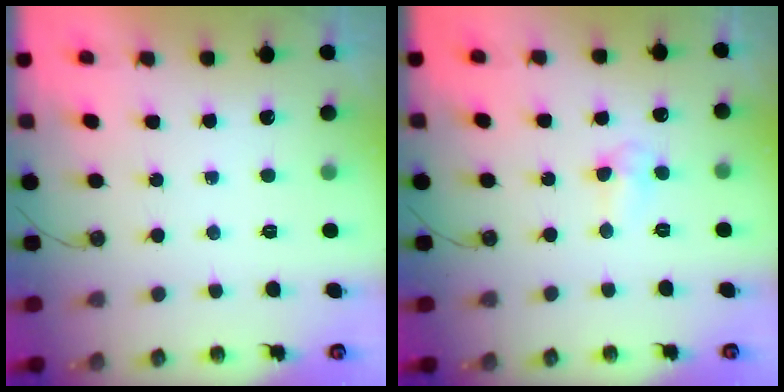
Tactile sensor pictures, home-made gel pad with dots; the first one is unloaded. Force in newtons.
{"total": 5.3, "press": 5.2, "slide": 0.8}